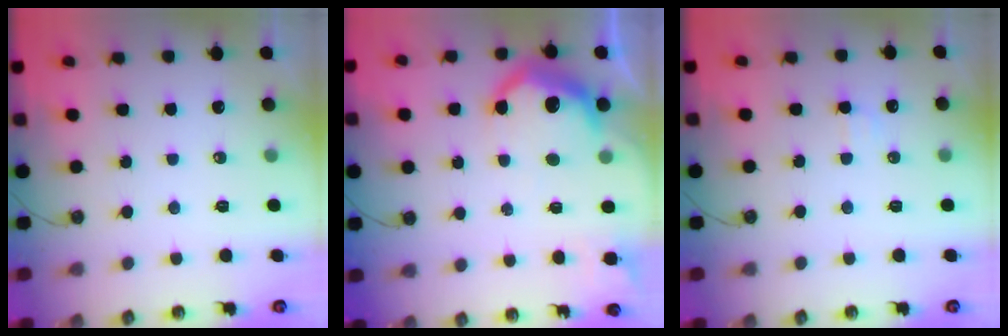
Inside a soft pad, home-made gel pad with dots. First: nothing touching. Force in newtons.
{"total": 12.5, "press": 12.5, "slide": 0.6}
{"total": 3.5, "press": 3.3, "slide": 1.0}